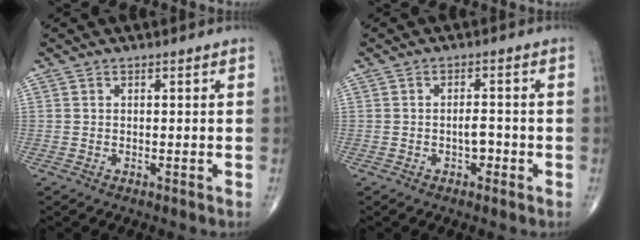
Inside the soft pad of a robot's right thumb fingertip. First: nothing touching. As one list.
[{"total": 2.6, "force": [-0.9, 1.4, 2.0], "torque": [-0.020, 0.008, -0.016]}]